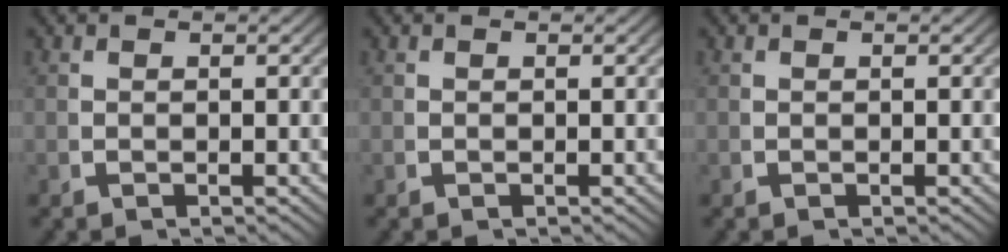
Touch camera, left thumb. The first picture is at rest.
{"total": 0.0}
{"total": 0.0}